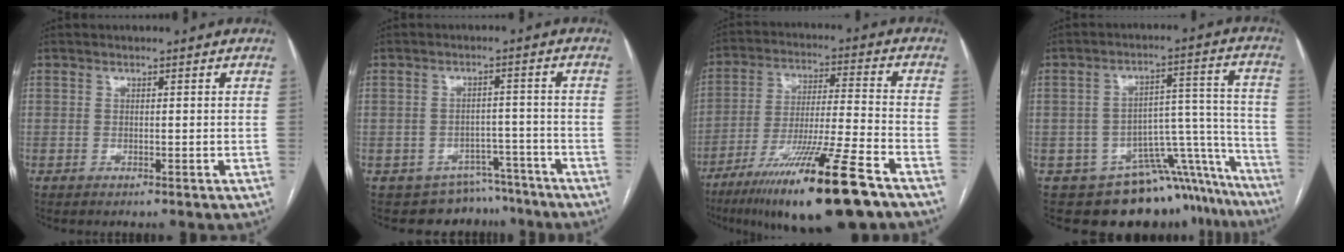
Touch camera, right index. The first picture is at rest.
{"total": 7.5, "force": [-6.1, 4.3, -0.3], "torque": [0.020, 0.031, -0.077]}
{"total": 19.5, "force": [-12.6, 0.6, 14.9], "torque": [-0.247, -0.041, -0.217]}
{"total": 16.3, "force": [-14.4, 6.8, 3.8], "torque": [0.019, 0.087, -0.180]}